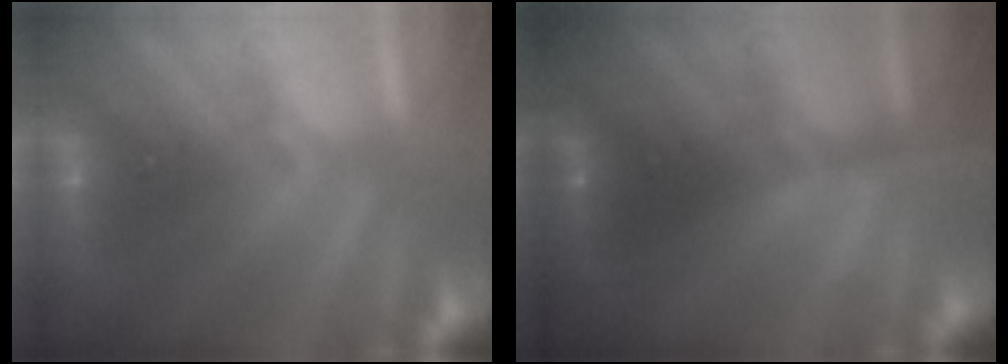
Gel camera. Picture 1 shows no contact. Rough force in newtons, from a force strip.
{"total": 1.3}